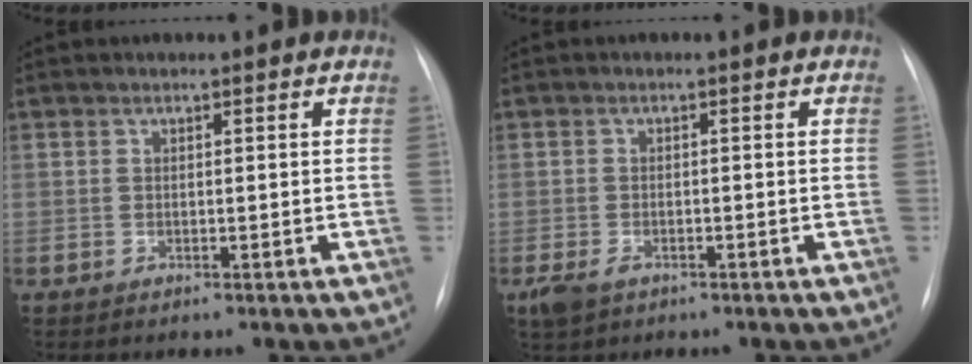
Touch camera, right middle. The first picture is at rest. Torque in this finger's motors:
{"motor_torque": [0.55, -0.31, 0.02, 0.06]}